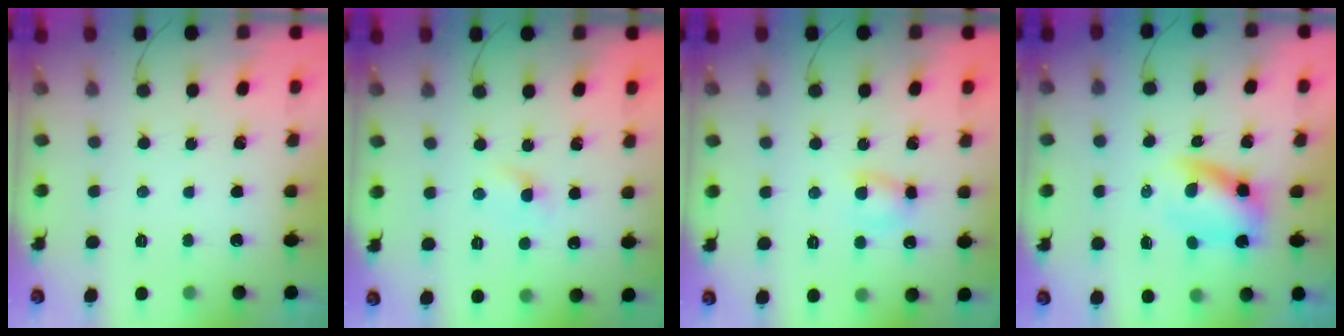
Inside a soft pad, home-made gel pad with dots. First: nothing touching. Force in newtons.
{"total": 1.6, "press": 1.4, "slide": 0.8}
{"total": 5.1, "press": 5.0, "slide": 0.7}
{"total": 4.2, "press": 4.1, "slide": 0.8}